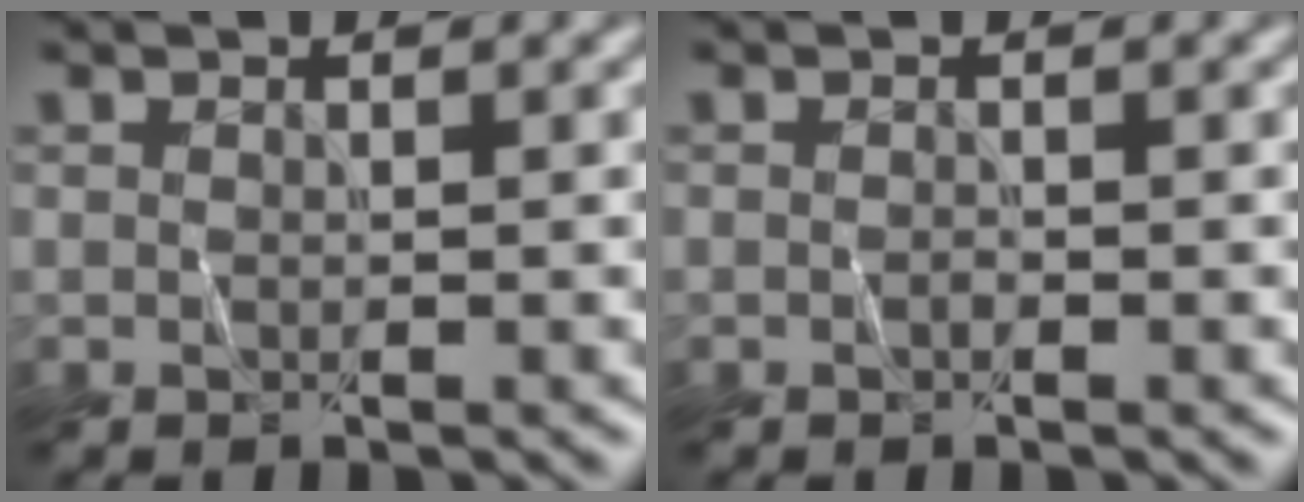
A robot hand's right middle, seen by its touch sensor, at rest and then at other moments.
{"total": 0.6, "force": [-0.6, -0.1, 0.0], "torque": [0.001, 0.005, -0.004]}